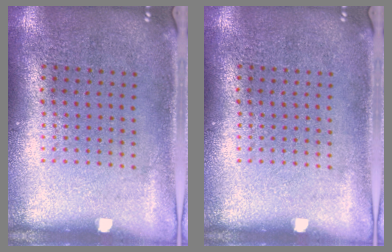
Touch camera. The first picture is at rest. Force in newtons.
{"total": 0.0}